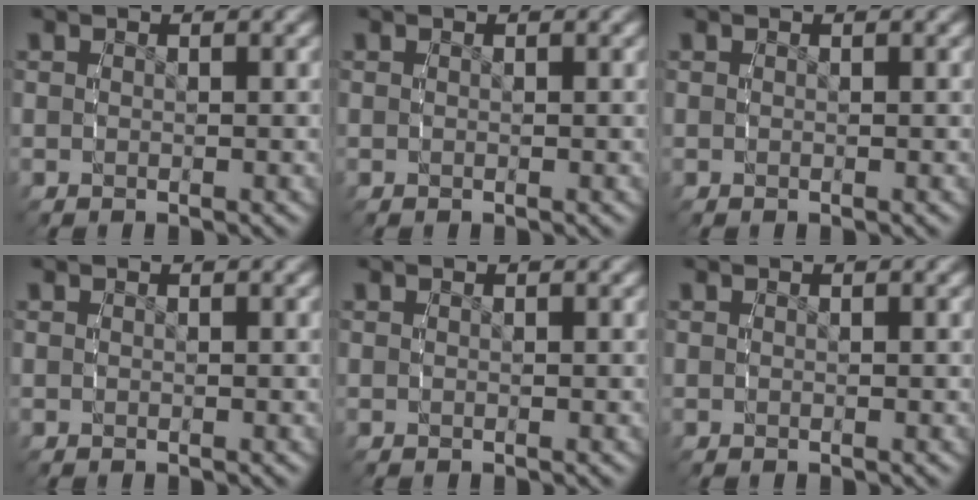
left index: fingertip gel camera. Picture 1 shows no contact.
{"total": 0.0}
{"total": 0.0}
{"total": 0.0}
{"total": 0.0}
{"total": 0.0}